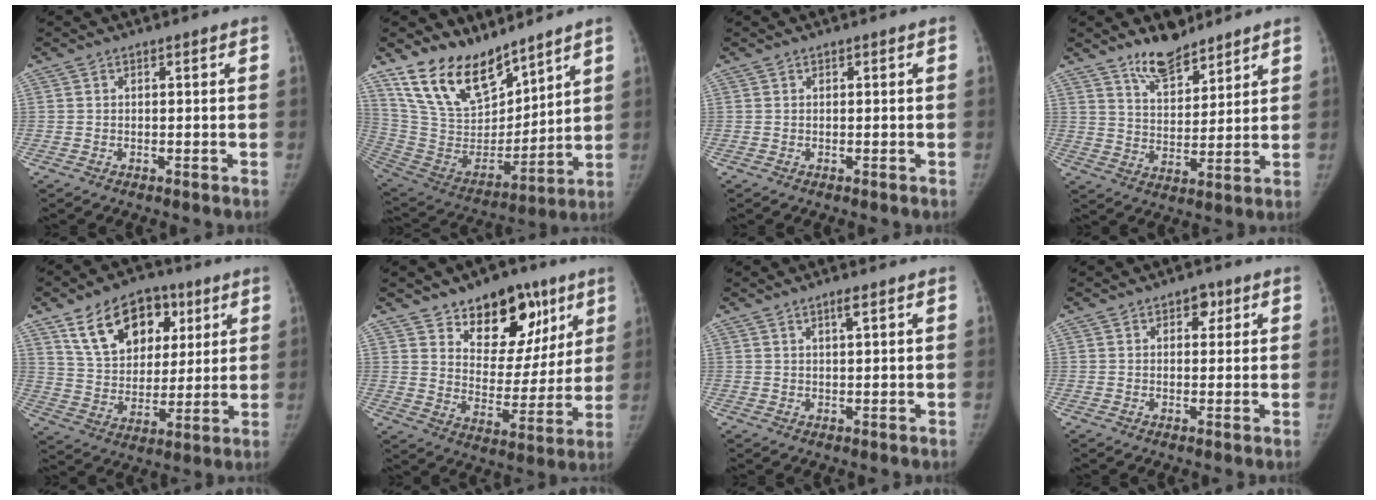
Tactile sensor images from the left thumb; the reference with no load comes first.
{"total": 18.4, "force": [14.2, 8.1, 8.4], "torque": [-0.110, -0.076, 0.280]}
{"total": 0.0}
{"total": 9.3, "force": [7.3, 3.8, 4.2], "torque": [-0.044, -0.056, 0.133]}
{"total": 16.8, "force": [8.2, 11.3, 9.3], "torque": [-0.109, -0.022, 0.149]}
{"total": 17.0, "force": [10.3, 10.2, 8.8], "torque": [-0.057, -0.052, 0.161]}
{"total": 1.8, "force": [1.1, 0.2, 1.5], "torque": [-0.027, -0.003, 0.021]}
{"total": 2.9, "force": [1.4, 1.9, 1.7], "torque": [-0.003, -0.002, 0.016]}